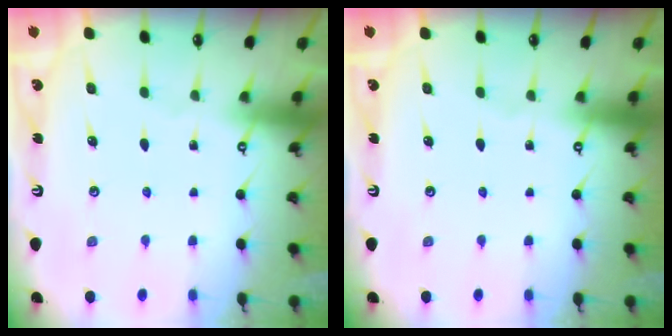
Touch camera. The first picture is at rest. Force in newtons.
{"total": 0.0}